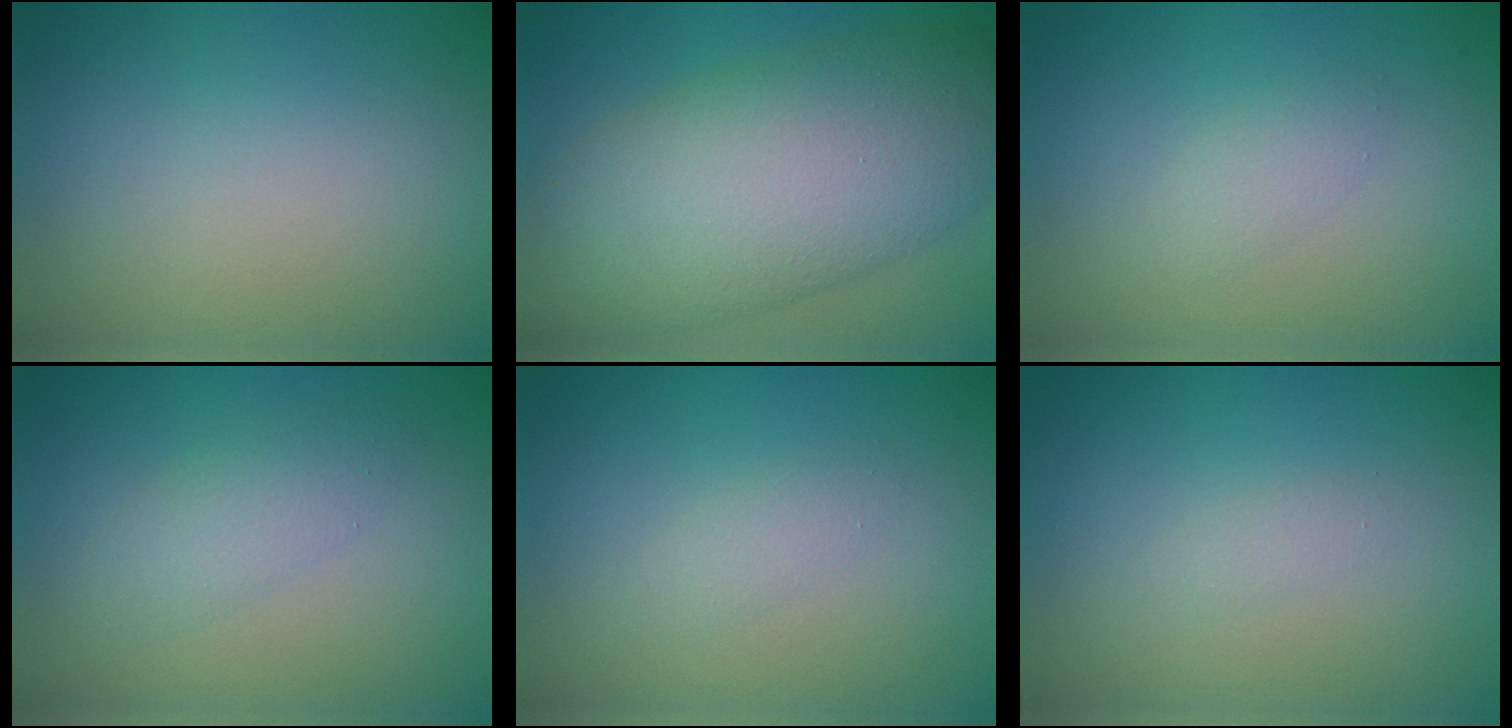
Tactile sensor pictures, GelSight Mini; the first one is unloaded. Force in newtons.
{"total": 12.3, "press": 12.3, "slide": 0.4}
{"total": 1.4, "press": 1.4, "slide": 0.1}
{"total": 2.3, "press": 2.3, "slide": 0.2}
{"total": 1.1, "press": 1.1, "slide": 0.0}
{"total": 0.7, "press": 0.7, "slide": 0.0}